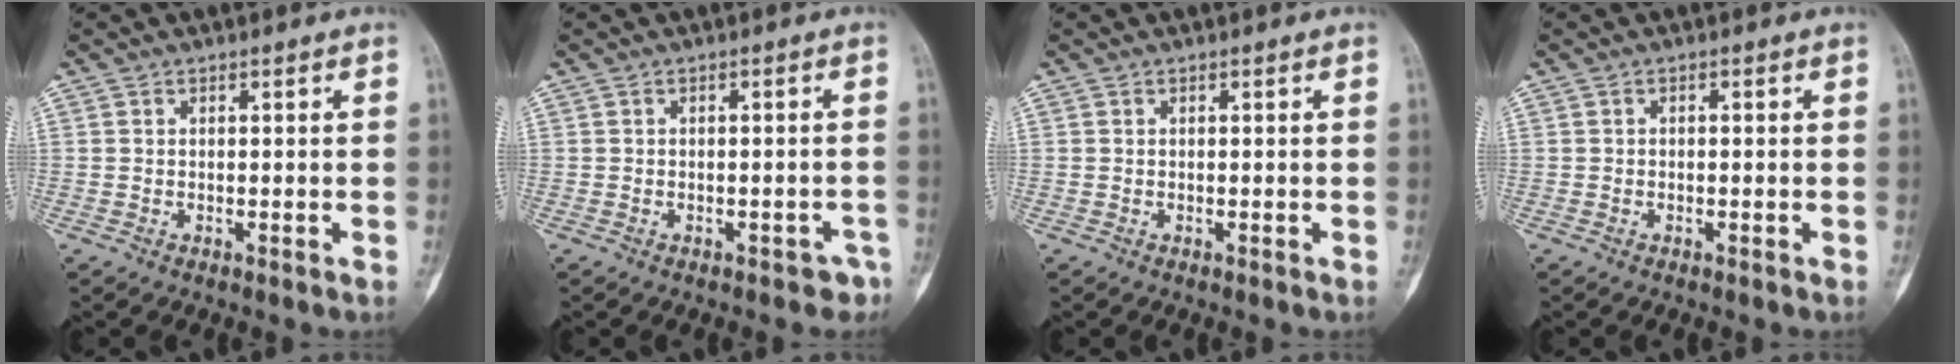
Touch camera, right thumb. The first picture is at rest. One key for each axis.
{"total": 3.2, "fx": -2.3, "fy": 1.8, "fz": 1.4, "tx": -0.003, "ty": 0.019, "tz": -0.023}
{"total": 0.0}
{"total": 0.0}